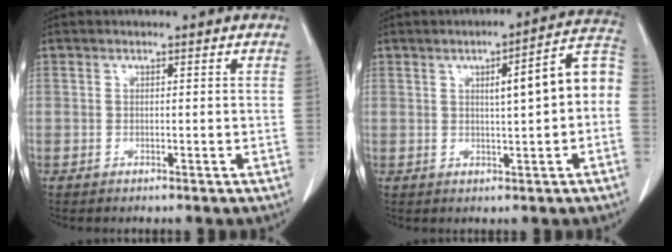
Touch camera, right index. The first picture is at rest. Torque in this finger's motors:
{"motor_torque": [0.54, 0.03, 0.22, 0.06]}